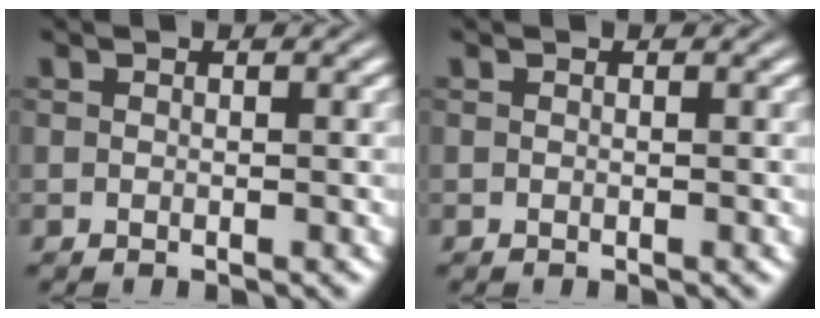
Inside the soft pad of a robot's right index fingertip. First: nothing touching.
{"total": 0.0}